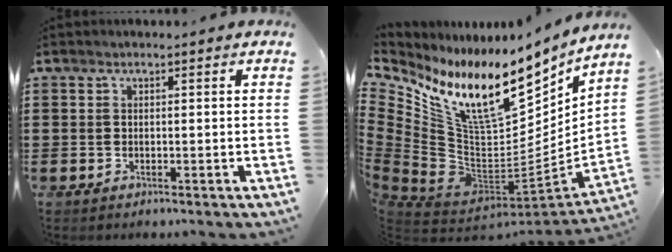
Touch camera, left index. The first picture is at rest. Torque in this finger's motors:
{"motor_torque": [2.14, 0.00, 1.05, 0.21]}